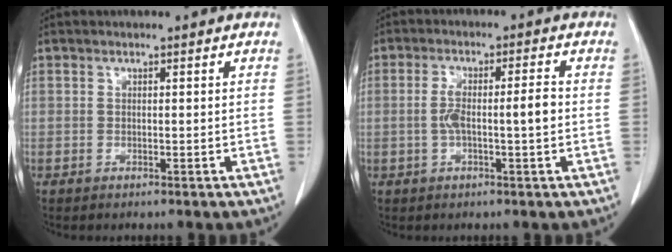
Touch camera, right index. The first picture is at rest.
{"total": 5.8, "force": [-0.6, 0.8, 5.7], "torque": [-0.113, 0.016, -0.008]}